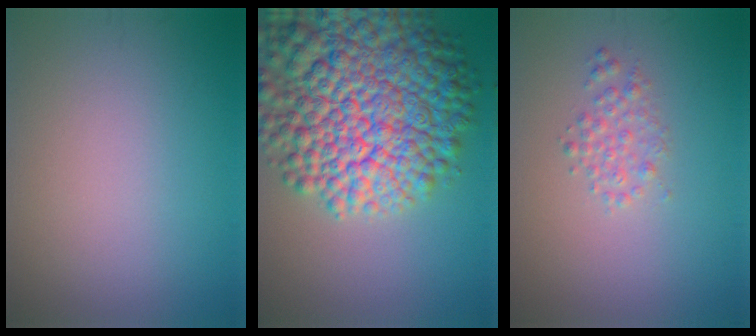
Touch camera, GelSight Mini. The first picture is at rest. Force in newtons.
{"total": 14.8, "press": 14.8, "slide": 0.7}
{"total": 1.6, "press": 1.6, "slide": 0.1}